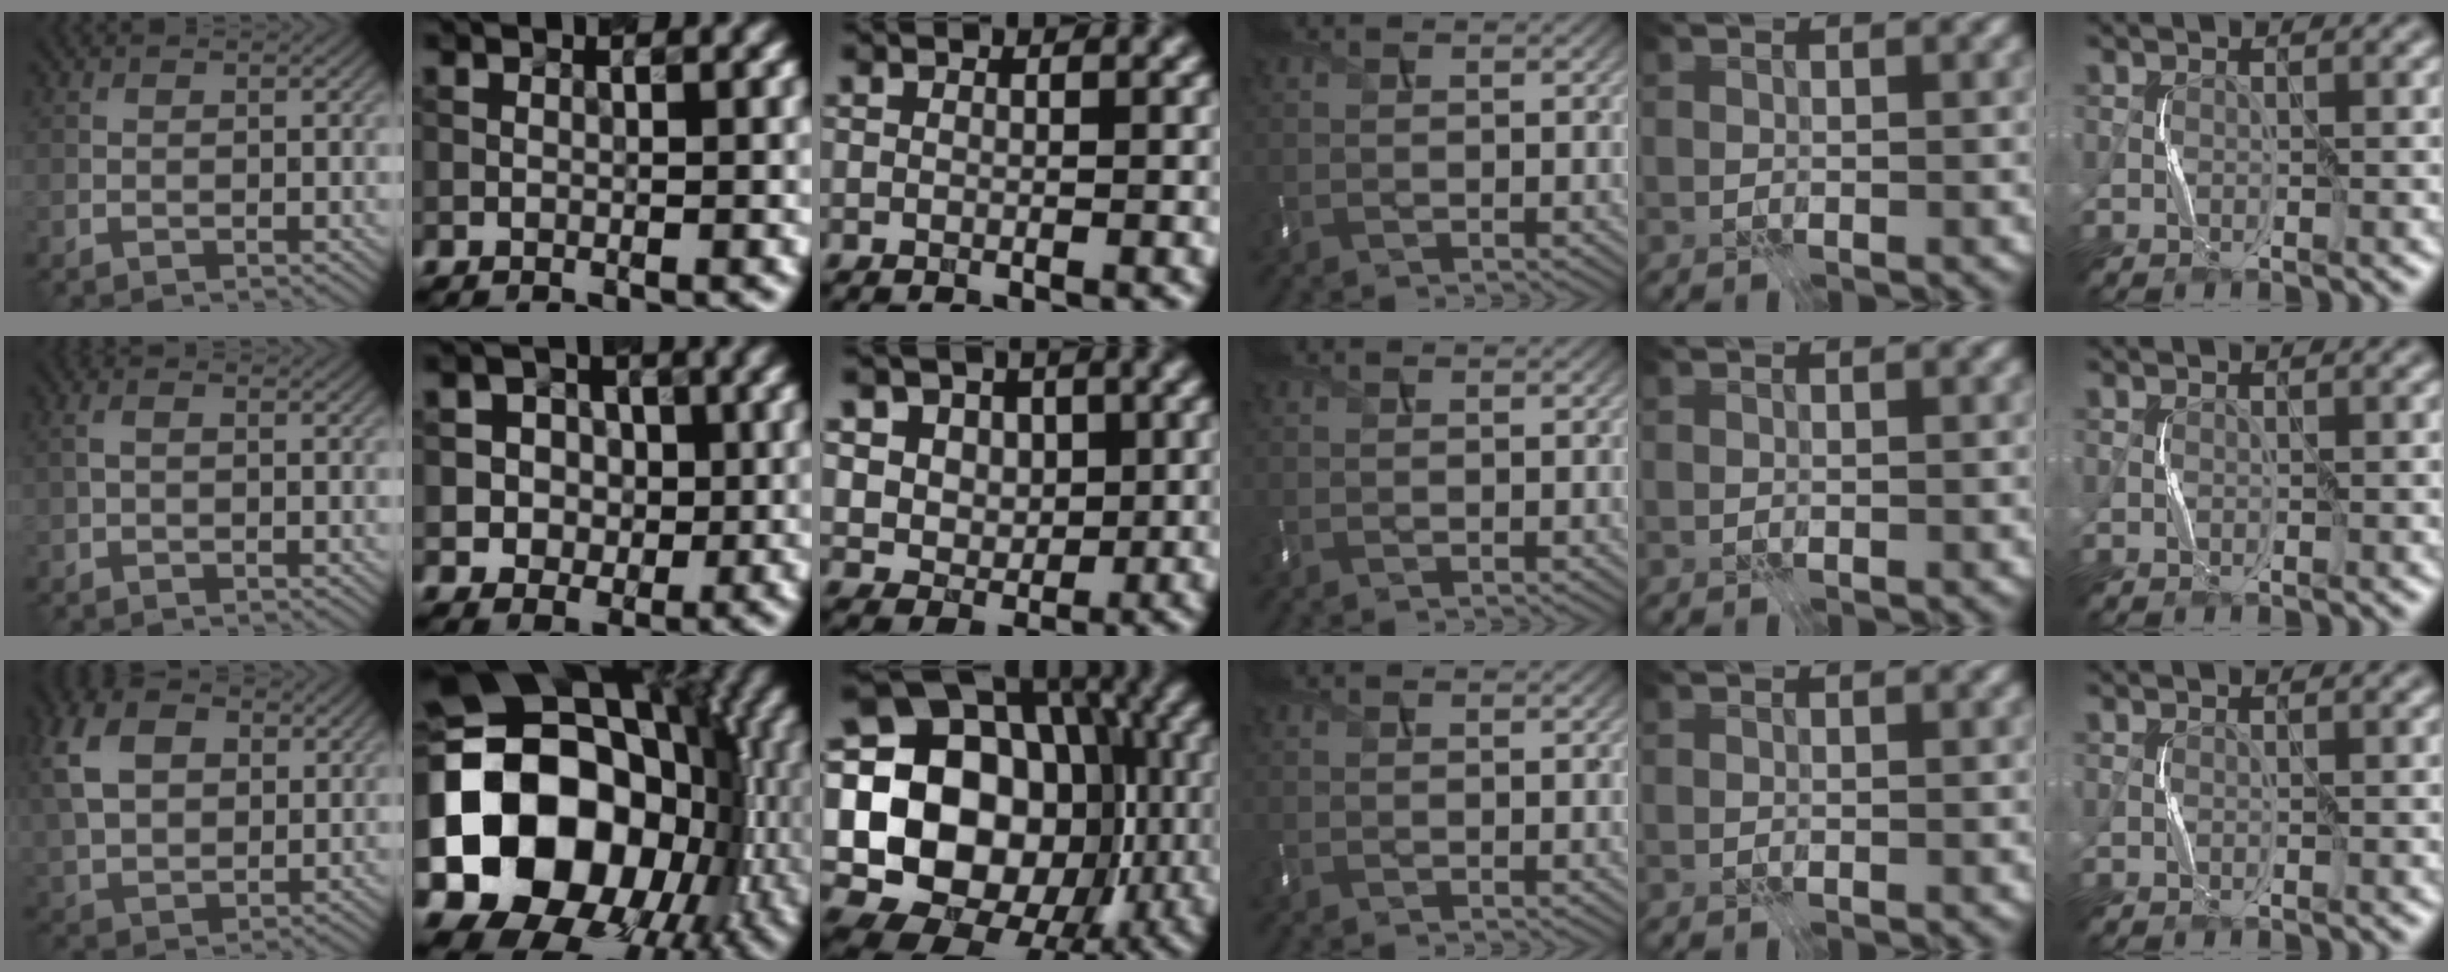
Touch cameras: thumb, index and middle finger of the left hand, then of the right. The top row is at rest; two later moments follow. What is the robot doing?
{"motion": "press", "object": "memory foam"}